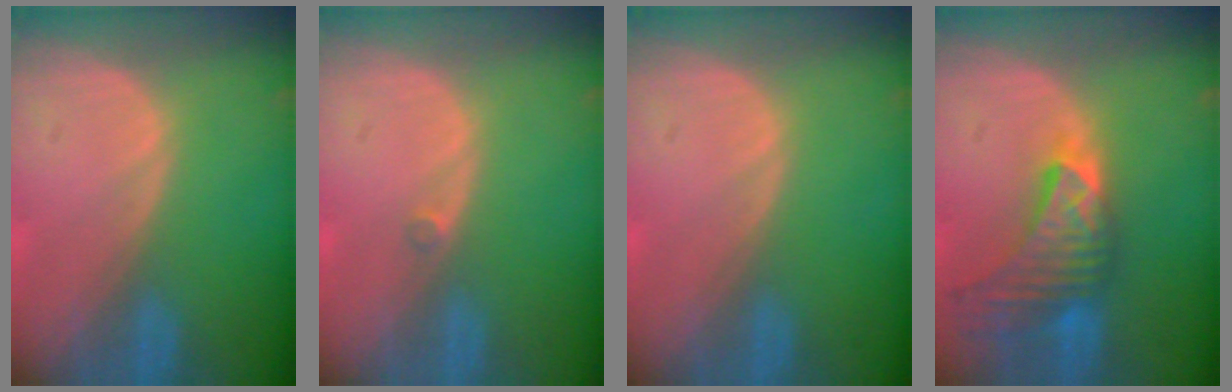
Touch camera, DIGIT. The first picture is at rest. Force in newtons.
{"total": 0.7, "press": 0.6, "slide": 0.3}
{"total": 0.0}
{"total": 9.2, "press": 8.3, "slide": 4.0}